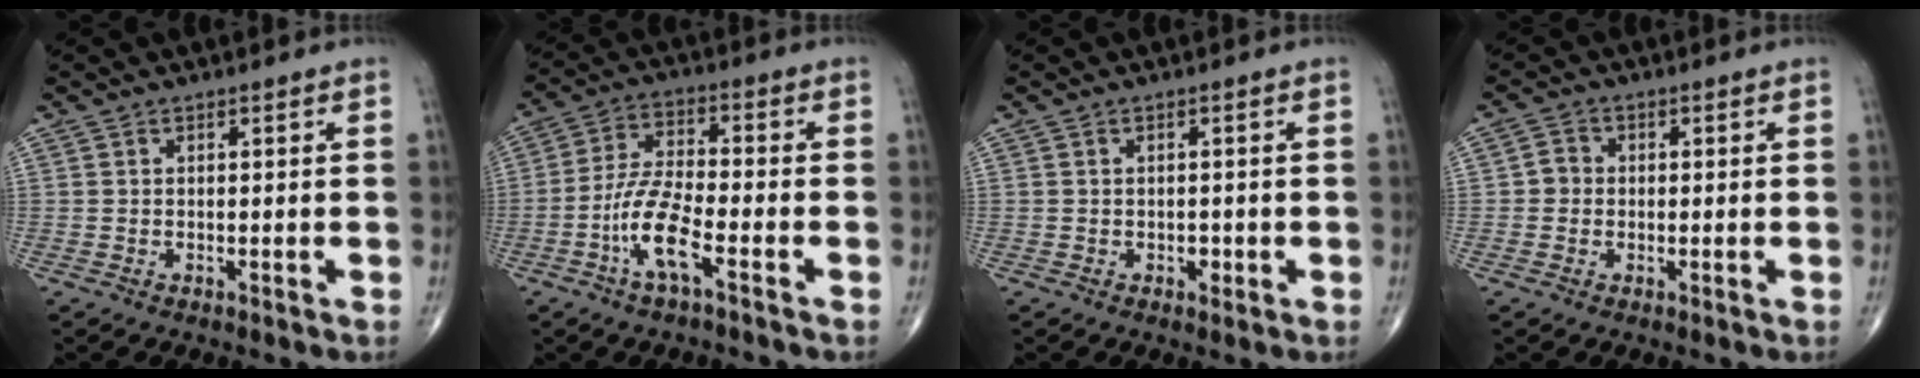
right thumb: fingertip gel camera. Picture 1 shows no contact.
{"total": 9.8, "force": [-4.4, 2.5, 8.4], "torque": [-0.180, 0.025, -0.087]}
{"total": 1.4, "force": [-0.5, 1.0, 0.9], "torque": [-0.008, 0.002, -0.007]}
{"total": 2.5, "force": [-0.3, 2.3, 0.9], "torque": [-0.002, 0.007, -0.012]}